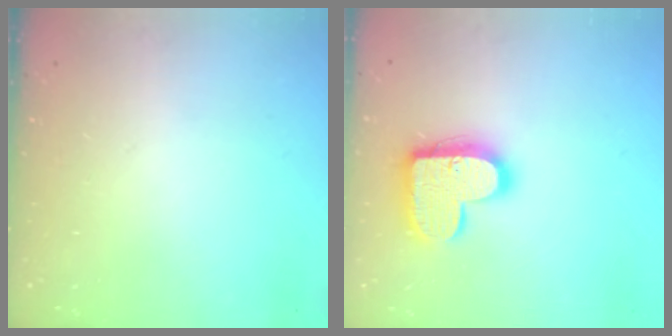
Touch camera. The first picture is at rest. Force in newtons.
{"total": 17.1, "press": 17.1, "slide": 1.0}